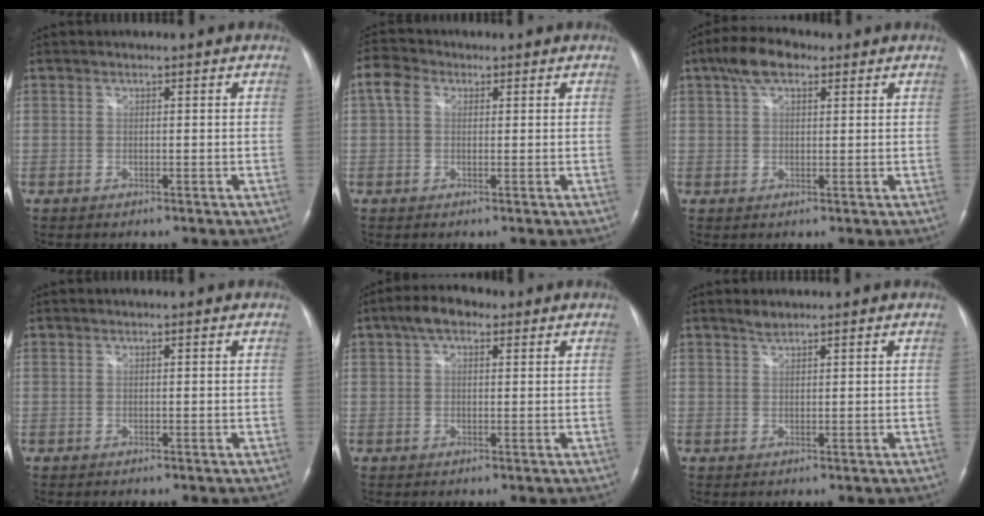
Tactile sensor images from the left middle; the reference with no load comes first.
{"total": 4.0, "force": [1.2, 2.9, 2.4], "torque": [-0.064, 0.028, 0.024]}
{"total": 5.9, "force": [3.4, 2.8, 3.9], "torque": [-0.080, 0.024, 0.060]}
{"total": 0.0}
{"total": 4.5, "force": [2.4, 2.3, 3.0], "torque": [-0.059, 0.023, 0.040]}
{"total": 1.2, "force": [1.2, 0.1, 0.4], "torque": [-0.013, 0.000, 0.026]}